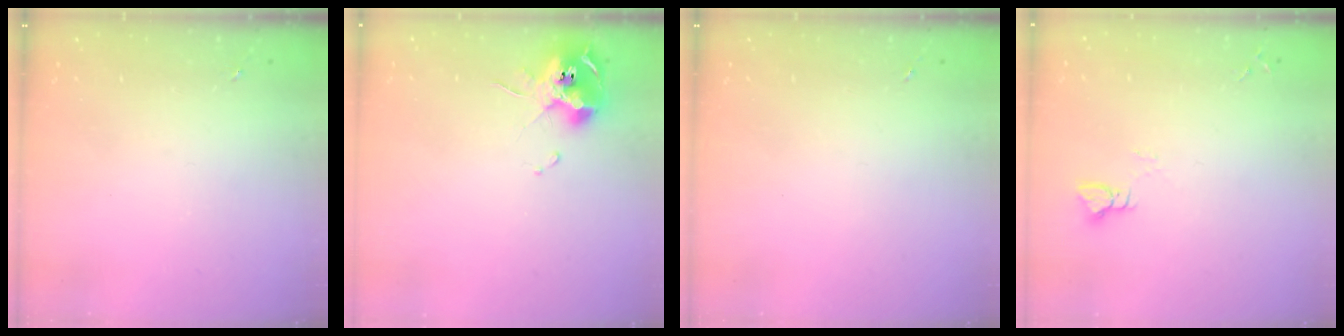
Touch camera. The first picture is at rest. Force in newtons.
{"total": 11.5, "press": 11.4, "slide": 1.8}
{"total": 0.0}
{"total": 2.9, "press": 2.9, "slide": 0.3}